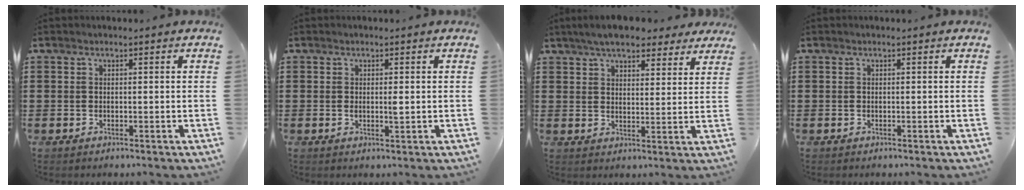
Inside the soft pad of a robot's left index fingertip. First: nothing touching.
{"total": 1.5, "force": [0.1, 0.3, 1.4], "torque": [-0.029, -0.001, 0.002]}
{"total": 6.4, "force": [5.6, 1.8, 2.6], "torque": [-0.061, -0.006, 0.102]}
{"total": 0.0}